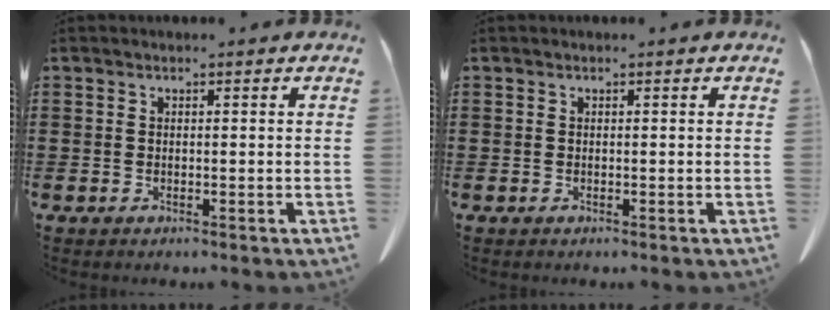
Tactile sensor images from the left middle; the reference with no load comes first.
{"total": 0.0}